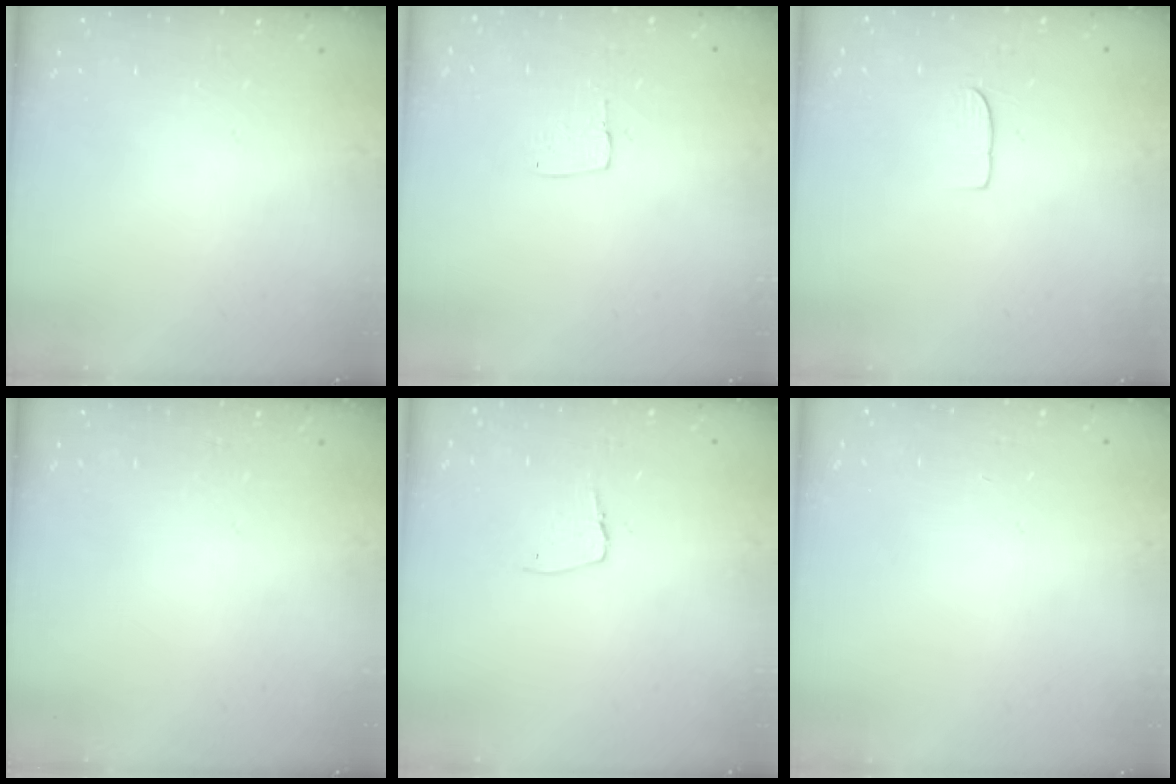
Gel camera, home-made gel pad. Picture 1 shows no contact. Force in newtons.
{"total": 3.5, "press": 3.5, "slide": 0.1}
{"total": 5.0, "press": 4.9, "slide": 0.4}
{"total": 0.0}
{"total": 5.4, "press": 5.3, "slide": 0.5}
{"total": 0.0}